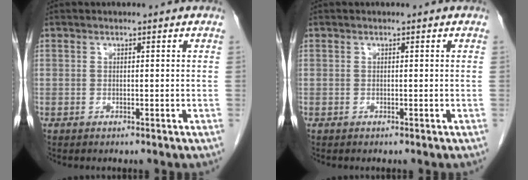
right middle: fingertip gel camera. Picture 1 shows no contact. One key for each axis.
{"total": 0.0}